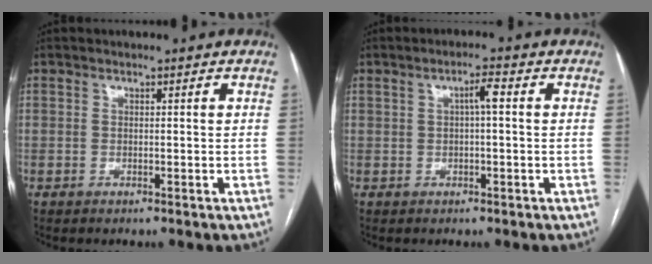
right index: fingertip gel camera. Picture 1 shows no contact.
{"total": 2.7, "force": [0.5, 0.5, 2.6], "torque": [-0.046, 0.009, 0.009]}